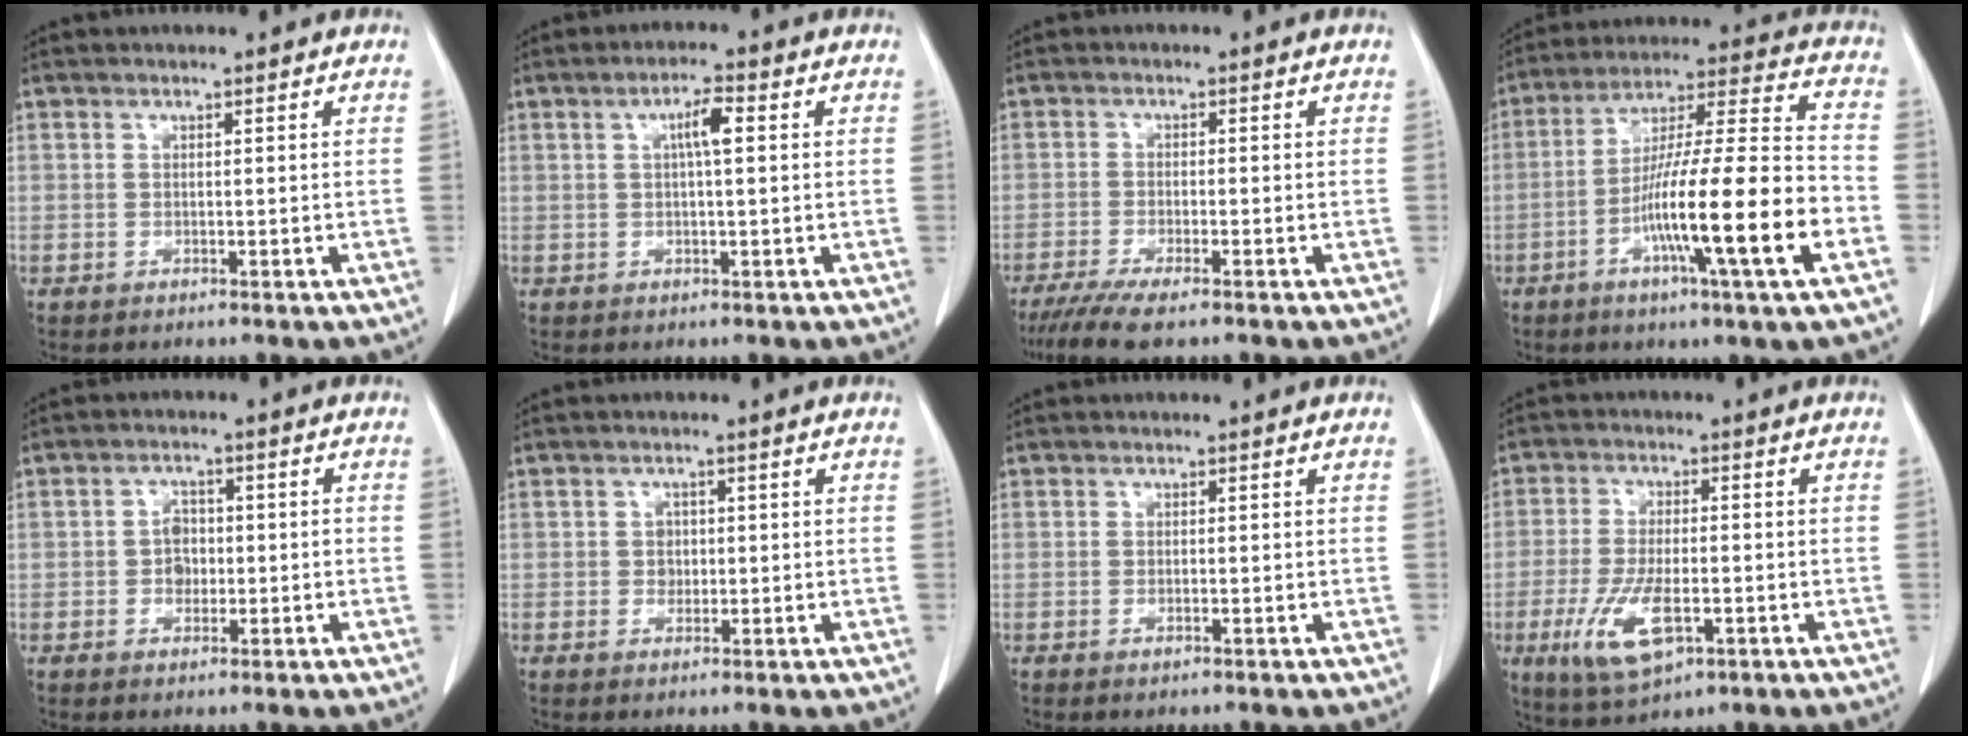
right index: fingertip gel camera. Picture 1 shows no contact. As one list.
[{"total": 3.6, "force": [0.8, 0.5, 3.5], "torque": [-0.060, 0.007, 0.012]}, {"total": 6.2, "force": [-4.6, 0.5, 4.1], "torque": [-0.069, -0.015, -0.076]}, {"total": 18.5, "force": [-6.4, 0.1, 17.4], "torque": [-0.289, -0.005, -0.108]}, {"total": 3.1, "force": [-0.6, 2.4, 1.8], "torque": [-0.027, 0.008, -0.011]}, {"total": 1.7, "force": [0.0, 1.5, 0.7], "torque": [-0.010, 0.004, 0.001]}, {"total": 0.7, "force": [-0.4, 0.1, 0.6], "torque": [-0.012, -0.001, -0.005]}, {"total": 9.1, "force": [-3.3, 3.6, 7.7], "torque": [-0.160, -0.012, -0.052]}]